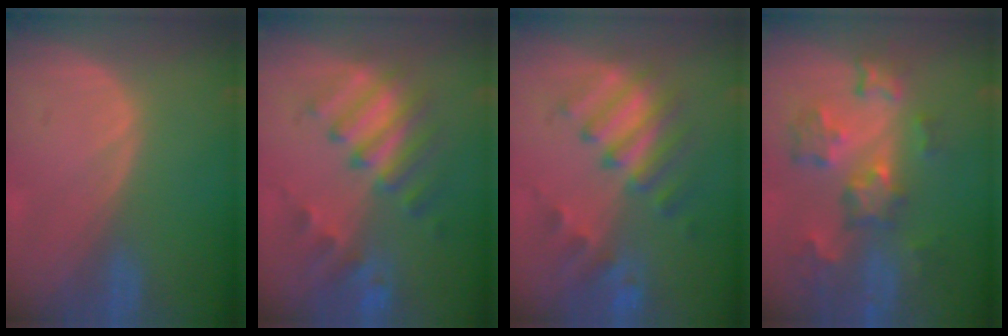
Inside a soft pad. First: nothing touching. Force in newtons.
{"total": 8.1, "press": 7.7, "slide": 2.7}
{"total": 8.1, "press": 7.7, "slide": 2.7}
{"total": 9.0, "press": 7.9, "slide": 4.2}